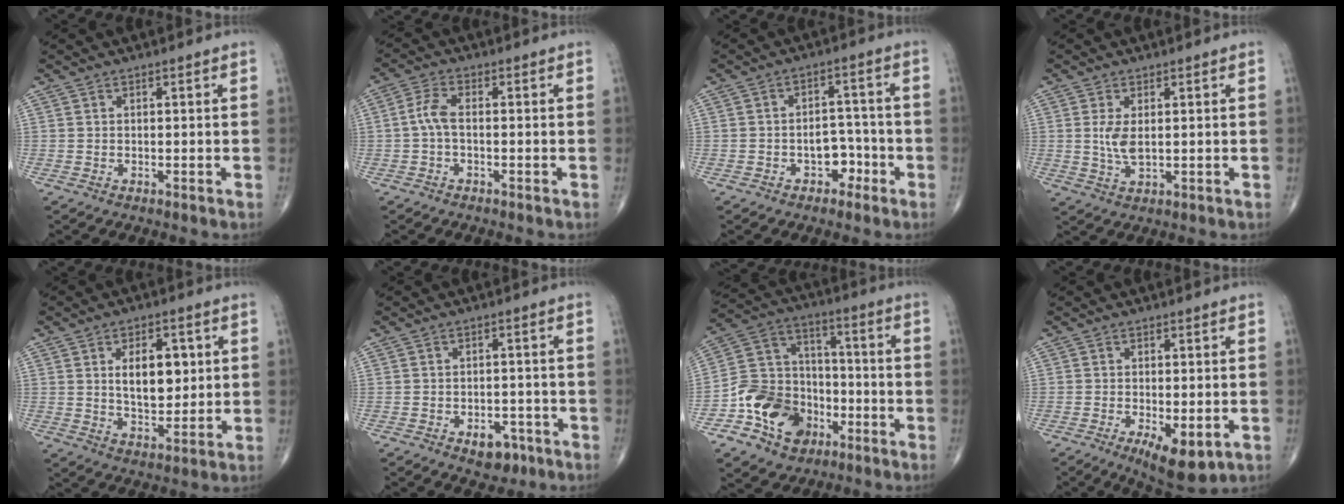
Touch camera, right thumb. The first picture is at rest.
{"total": 3.7, "force": [-0.6, 1.6, 3.3], "torque": [-0.077, 0.011, -0.018]}
{"total": 5.3, "force": [-2.6, 3.8, 2.7], "torque": [-0.009, 0.033, -0.041]}
{"total": 4.2, "force": [0.6, 1.9, 3.7], "torque": [-0.079, -0.010, 0.017]}
{"total": 10.1, "force": [2.0, 5.7, 8.1], "torque": [-0.100, -0.012, 0.040]}
{"total": 5.4, "force": [-2.9, 3.5, 3.0], "torque": [-0.020, 0.020, -0.036]}
{"total": 15.6, "force": [-7.0, 12.0, 7.2], "torque": [-0.089, 0.072, -0.122]}
{"total": 8.9, "force": [-3.2, 3.7, 7.4], "torque": [-0.108, -0.013, -0.042]}